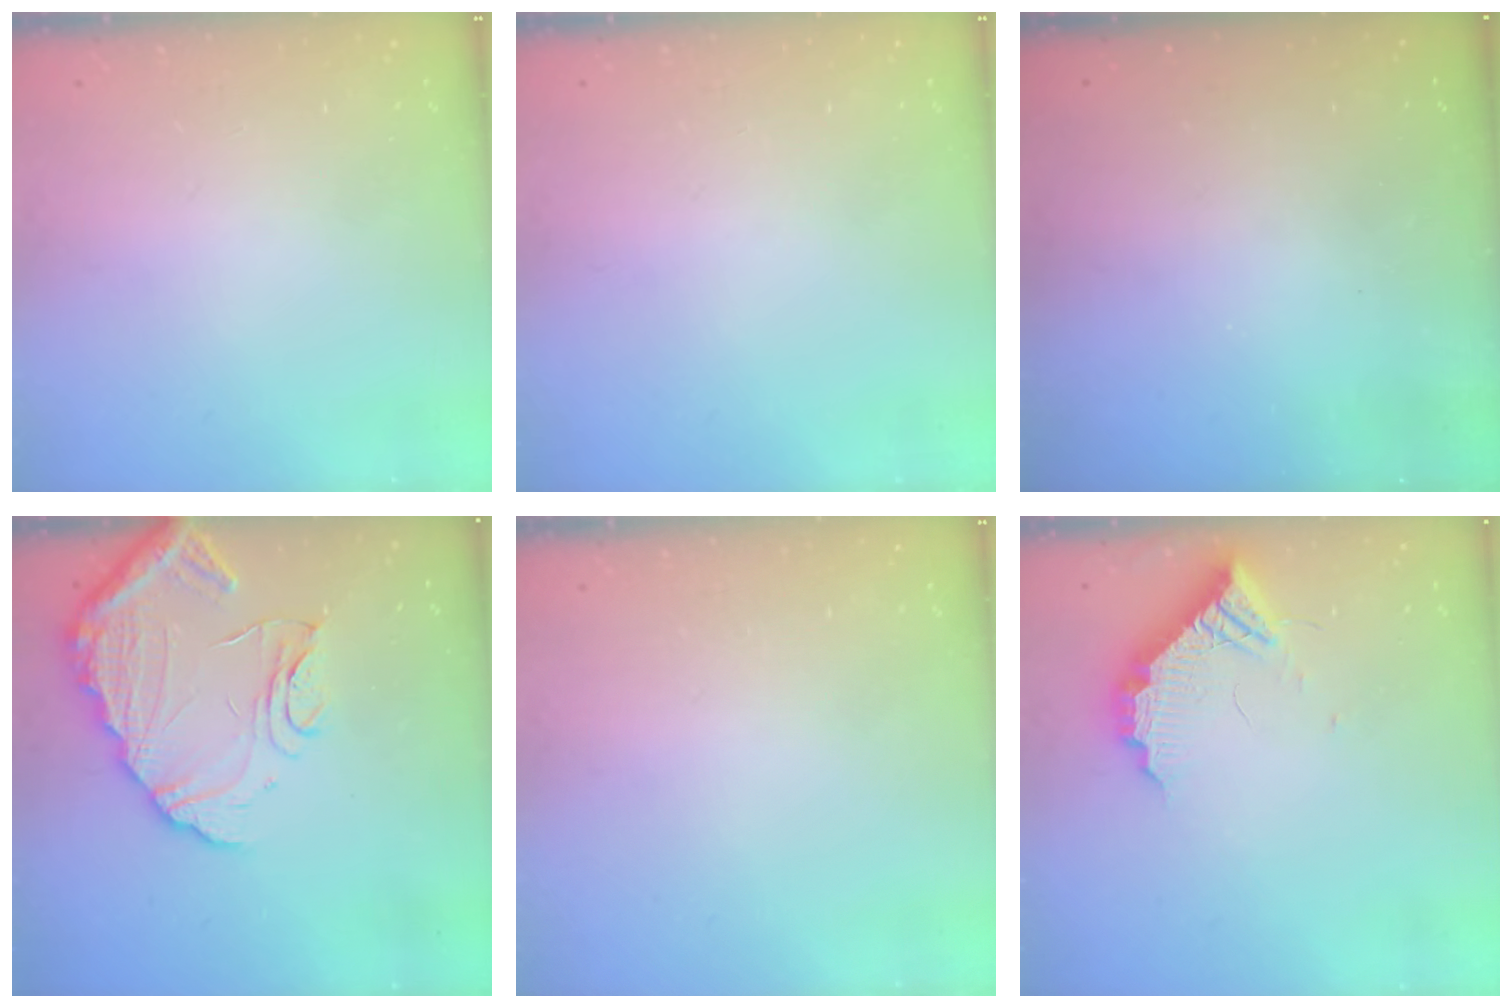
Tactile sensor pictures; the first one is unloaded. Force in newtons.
{"total": 0.0}
{"total": 3.0, "press": 3.0, "slide": 0.1}
{"total": 14.7, "press": 14.6, "slide": 1.0}
{"total": 0.0}
{"total": 11.5, "press": 11.4, "slide": 0.8}